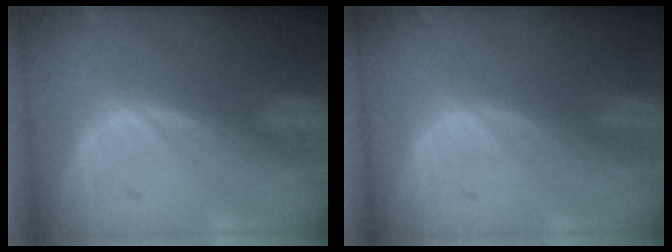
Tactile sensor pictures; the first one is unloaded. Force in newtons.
{"total": 0.0}